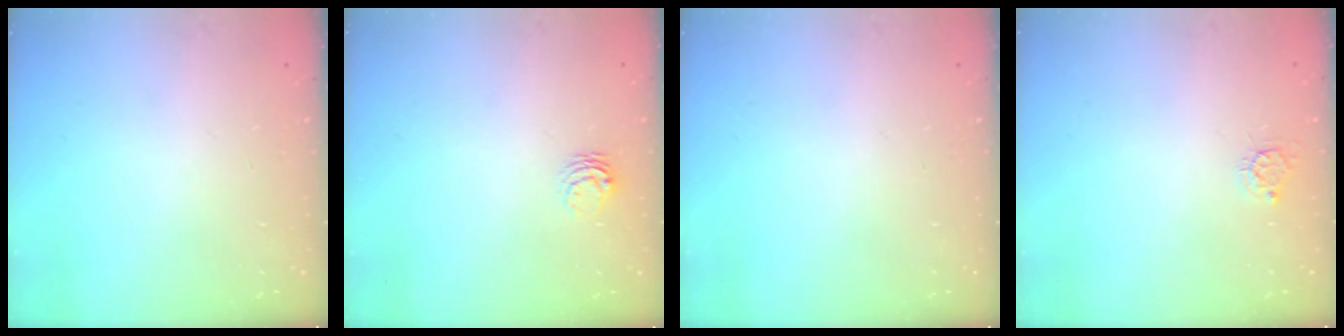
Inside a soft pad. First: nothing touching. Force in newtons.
{"total": 3.7, "press": 3.7, "slide": 0.2}
{"total": 0.0}
{"total": 3.8, "press": 3.8, "slide": 0.2}